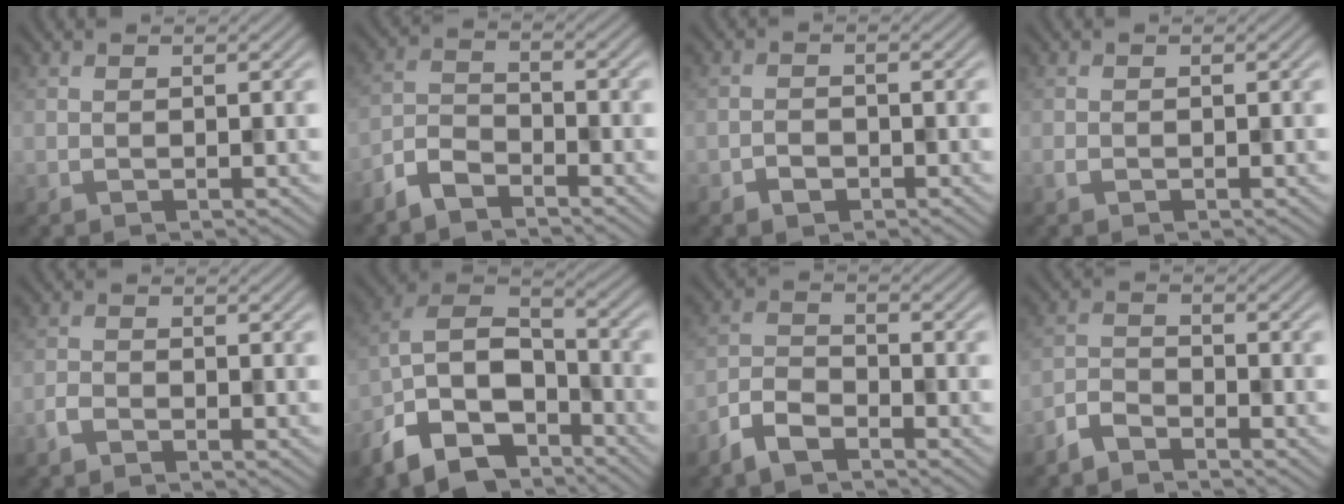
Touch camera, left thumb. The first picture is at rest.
{"total": 4.3, "force": [-3.5, 1.4, 1.9], "torque": [-0.044, -0.001, -0.086]}
{"total": 1.8, "force": [-1.1, 1.1, 0.8], "torque": [-0.014, 0.001, -0.025]}
{"total": 0.6, "force": [-0.4, 0.3, 0.3], "torque": [-0.009, -0.001, -0.006]}
{"total": 1.6, "force": [-1.3, 0.6, 0.7], "torque": [-0.017, 0.000, -0.034]}
{"total": 14.2, "force": [-8.8, 7.7, 8.0], "torque": [-0.179, -0.027, -0.175]}
{"total": 4.8, "force": [-3.7, 1.8, 2.5], "torque": [-0.054, -0.003, -0.088]}
{"total": 3.3, "force": [-3.0, 0.9, 1.2], "torque": [-0.030, -0.003, -0.074]}